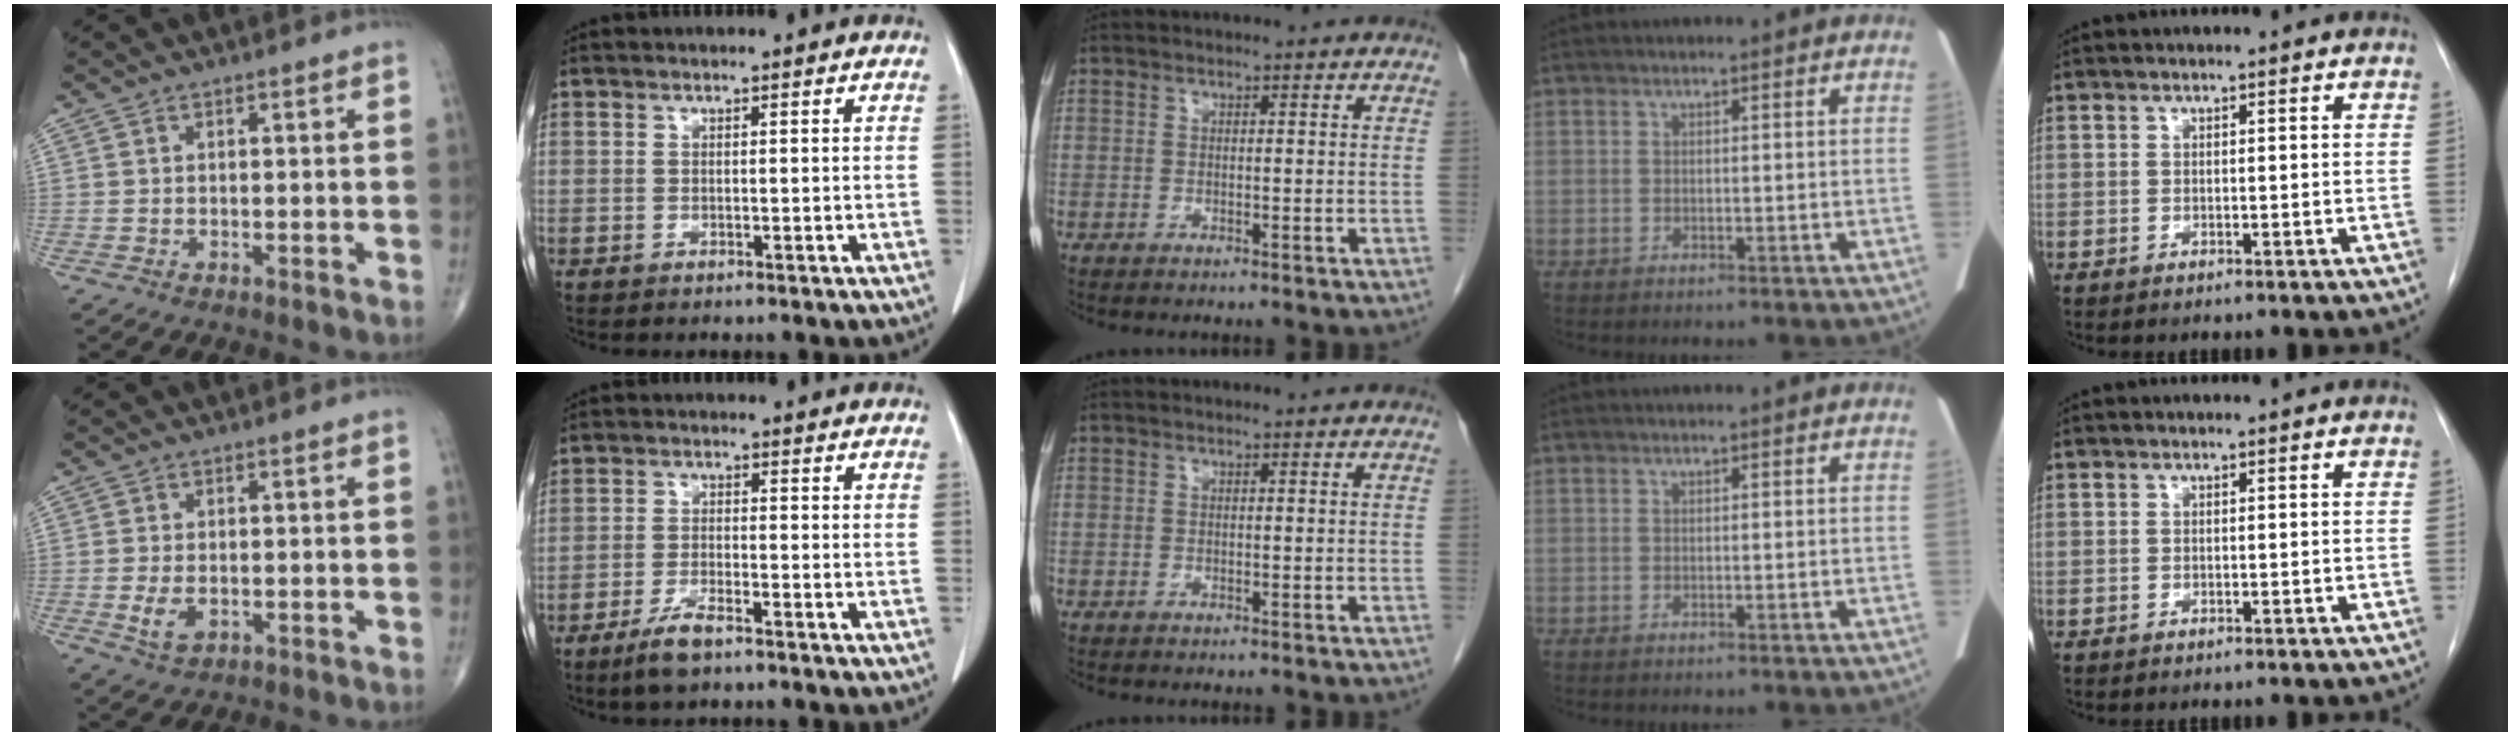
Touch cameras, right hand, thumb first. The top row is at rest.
{"thumb": {"total": 3.9, "force": [-0.7, 2.3, 3.0], "torque": [-0.059, -0.007, -0.008]}, "index": {"total": 4.7, "force": [-3.5, 0.9, 3.1], "torque": [-0.069, -0.006, -0.064]}}